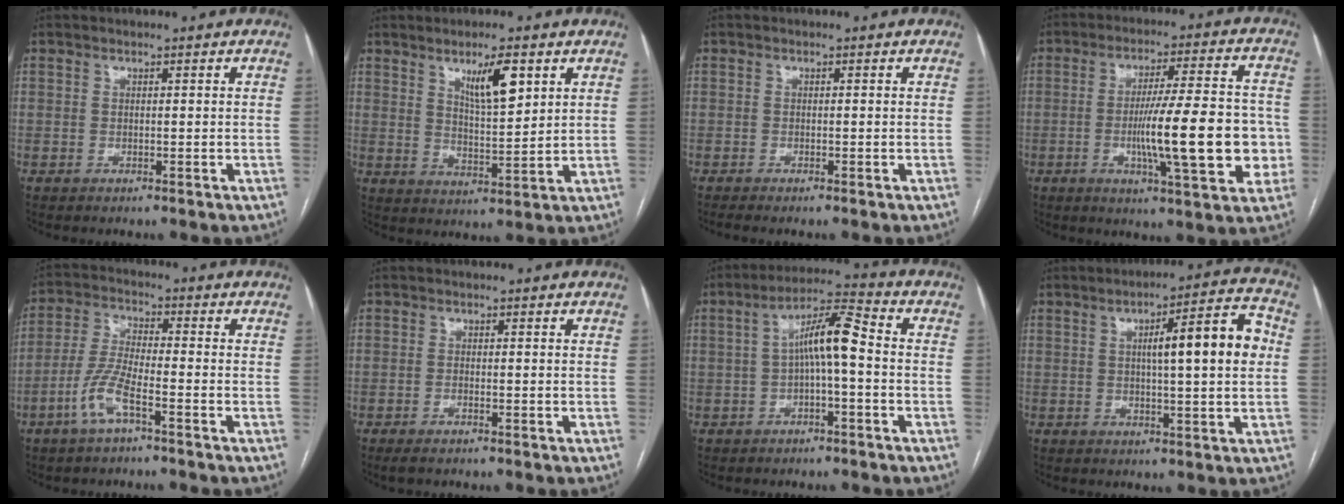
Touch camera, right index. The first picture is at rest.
{"total": 7.0, "force": [3.6, 1.3, 5.9], "torque": [-0.104, -0.007, 0.066]}
{"total": 1.6, "force": [-1.3, -0.3, 0.9], "torque": [-0.012, -0.001, -0.019]}
{"total": 15.8, "force": [-2.7, 2.4, 15.4], "torque": [-0.236, 0.008, -0.038]}
{"total": 6.8, "force": [-3.5, 1.2, 5.7], "torque": [-0.131, 0.004, -0.070]}
{"total": 2.0, "force": [-1.5, 0.4, 1.3], "torque": [-0.020, -0.003, -0.021]}
{"total": 7.7, "force": [-0.3, 1.0, 7.6], "torque": [-0.136, 0.030, -0.008]}
{"total": 11.0, "force": [1.4, 1.0, 10.8], "torque": [-0.154, 0.023, 0.018]}